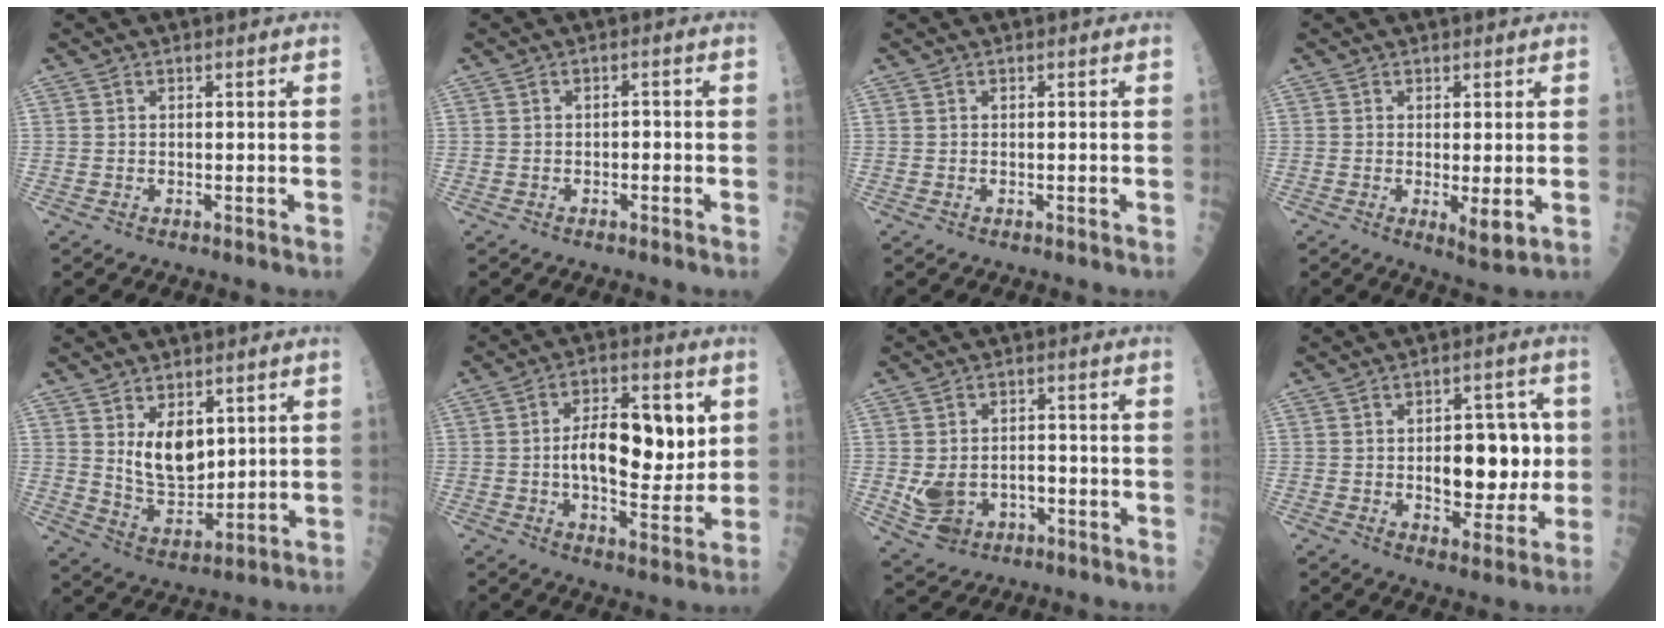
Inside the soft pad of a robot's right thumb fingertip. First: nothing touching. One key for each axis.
{"total": 1.1, "fx": -0.3, "fy": 0.7, "fz": 0.7, "tx": -0.001, "ty": 0.005, "tz": -0.007}
{"total": 0.0}
{"total": 3.8, "fx": -0.3, "fy": 0.9, "fz": 3.6, "tx": -0.057, "ty": -0.013, "tz": -0.003}
{"total": 9.5, "fx": 3.2, "fy": 5.7, "fz": 6.9, "tx": -0.088, "ty": -0.034, "tz": 0.072}
{"total": 15.4, "fx": 2.2, "fy": 7.3, "fz": 13.4, "tx": -0.176, "ty": -0.002, "tz": 0.037}
{"total": 7.8, "fx": -1.7, "fy": 6.0, "fz": 4.7, "tx": -0.067, "ty": 0.016, "tz": -0.015}
{"total": 13.1, "fx": 0.1, "fy": 7.4, "fz": 10.8, "tx": -0.102, "ty": 0.012, "tz": 0.010}